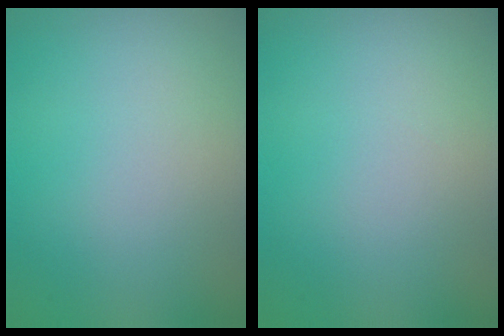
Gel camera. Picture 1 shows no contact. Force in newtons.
{"total": 0.0}